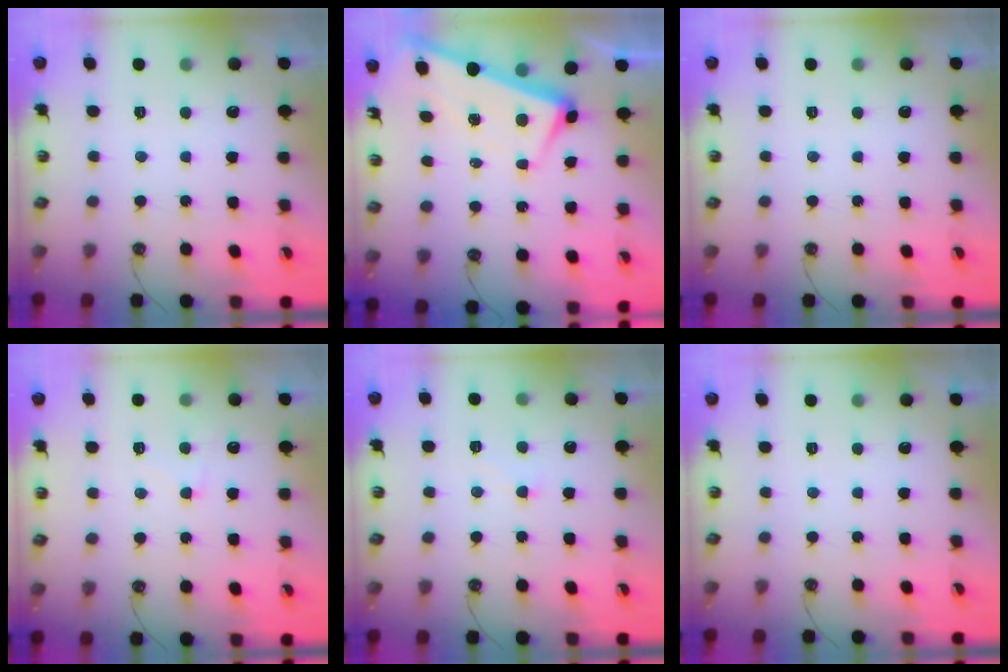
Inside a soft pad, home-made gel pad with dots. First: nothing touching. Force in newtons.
{"total": 1.2, "press": 1.1, "slide": 0.5}
{"total": 0.0}
{"total": 4.0, "press": 3.9, "slide": 0.8}
{"total": 2.6, "press": 2.5, "slide": 0.6}
{"total": 0.0}